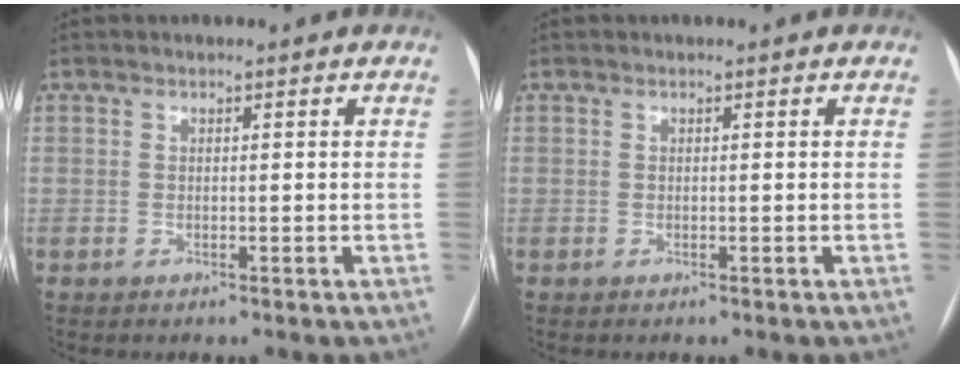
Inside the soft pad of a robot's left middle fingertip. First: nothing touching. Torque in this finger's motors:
{"motor_torque": [0.25, -0.27, 0.00, 0.00]}